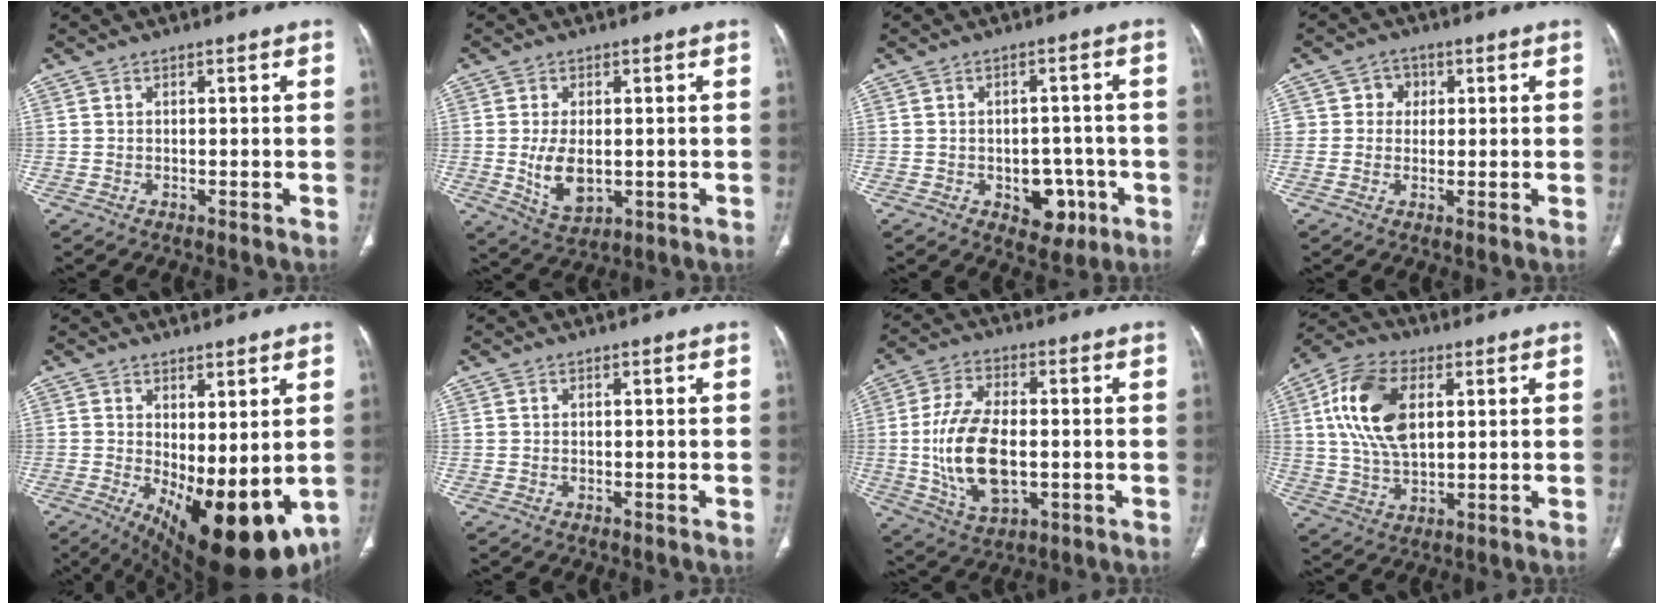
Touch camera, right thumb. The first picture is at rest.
{"total": 7.7, "force": [-0.6, 4.5, 6.2], "torque": [-0.106, -0.012, 0.004]}
{"total": 7.5, "force": [-2.7, 5.2, 4.8], "torque": [-0.026, 0.017, -0.025]}
{"total": 3.8, "force": [0.8, 3.7, 0.8], "torque": [0.019, 0.006, 0.005]}
{"total": 17.6, "force": [-2.8, 7.4, 15.7], "torque": [-0.213, -0.027, -0.012]}
{"total": 0.0}
{"total": 14.4, "force": [-1.1, 7.8, 12.0], "torque": [-0.227, -0.004, -0.009]}
{"total": 15.0, "force": [3.7, 8.8, 11.6], "torque": [-0.219, 0.004, 0.067]}